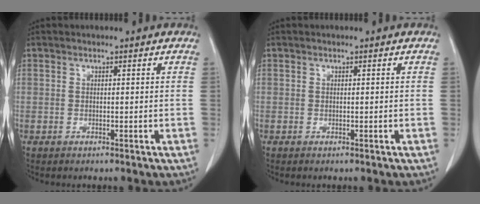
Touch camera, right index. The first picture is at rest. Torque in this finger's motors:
{"motor_torque": [0.04, -0.06, 0.04, 0.02]}